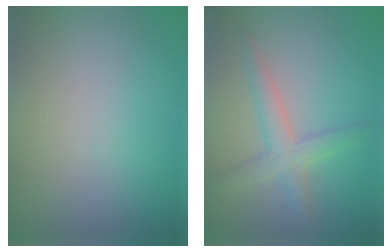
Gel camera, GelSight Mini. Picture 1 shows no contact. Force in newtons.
{"total": 2.9, "press": 2.9, "slide": 0.1}